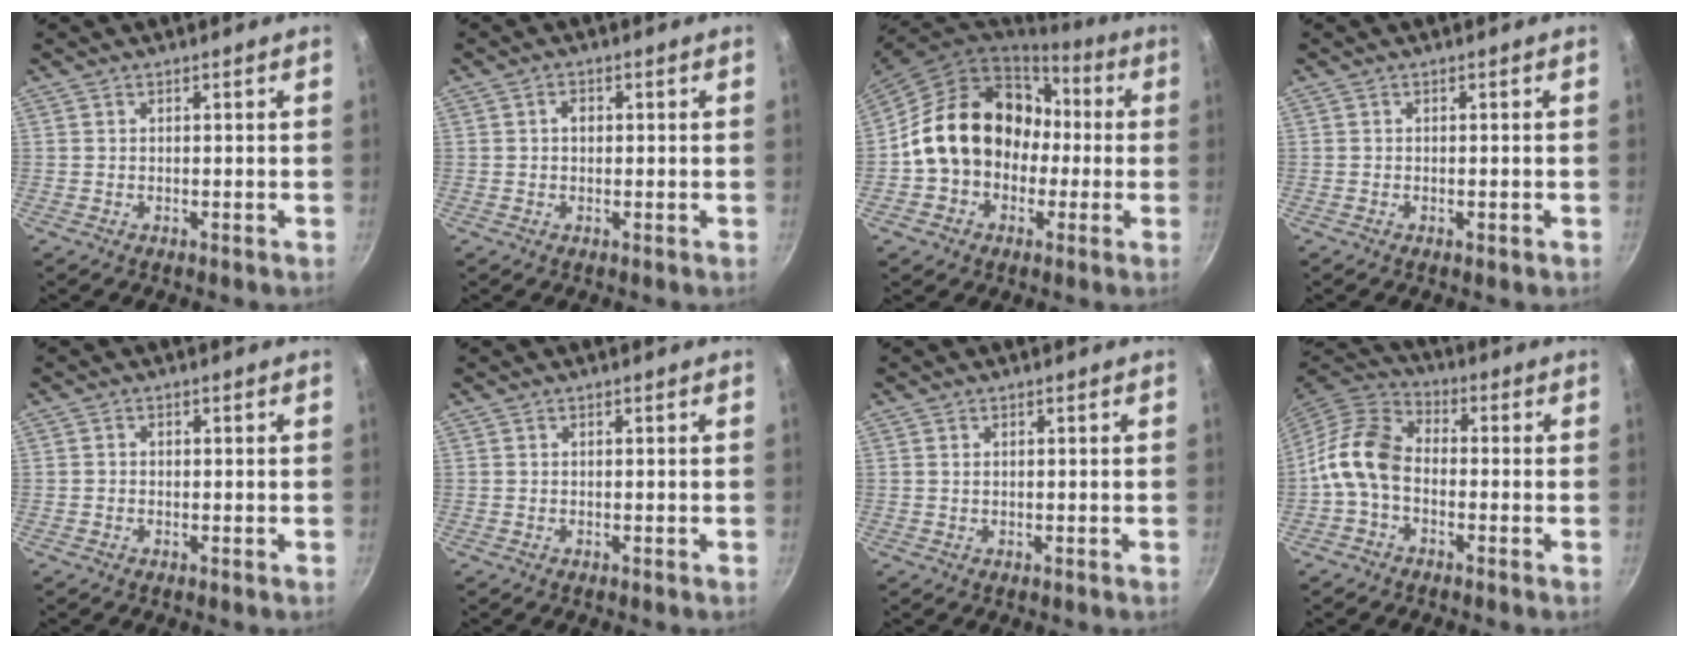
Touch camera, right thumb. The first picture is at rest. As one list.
[{"total": 1.8, "force": [0.2, 1.3, 1.2], "torque": [-0.012, 0.004, 0.002]}, {"total": 19.8, "force": [-0.2, 15.9, 11.7], "torque": [-0.168, 0.066, 0.000]}, {"total": 1.0, "force": [-0.4, 0.4, 0.8], "torque": [-0.012, 0.001, -0.006]}, {"total": 0.7, "force": [-0.2, 0.6, 0.3], "torque": [-0.005, 0.002, -0.004]}, {"total": 0.0}, {"total": 0.7, "force": [0.2, 0.4, 0.5], "torque": [-0.009, 0.001, 0.004]}, {"total": 10.1, "force": [-2.2, 6.9, 7.0], "torque": [-0.126, 0.039, -0.064]}]